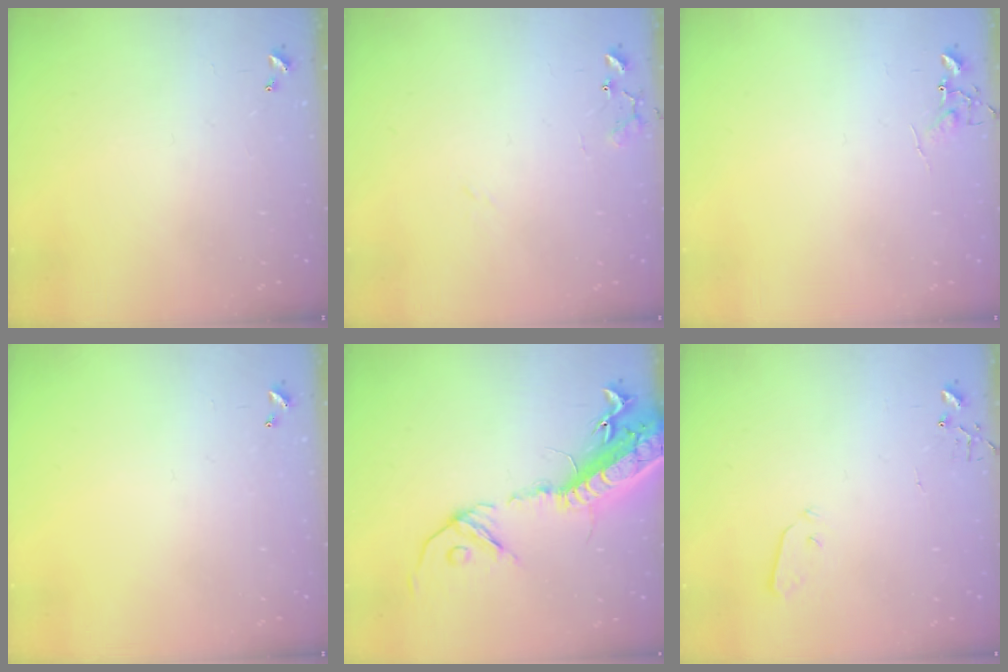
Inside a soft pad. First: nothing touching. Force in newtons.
{"total": 9.5, "press": 9.5, "slide": 0.7}
{"total": 5.2, "press": 5.2, "slide": 0.6}
{"total": 0.0}
{"total": 21.7, "press": 21.1, "slide": 5.1}
{"total": 3.7, "press": 3.7, "slide": 0.1}